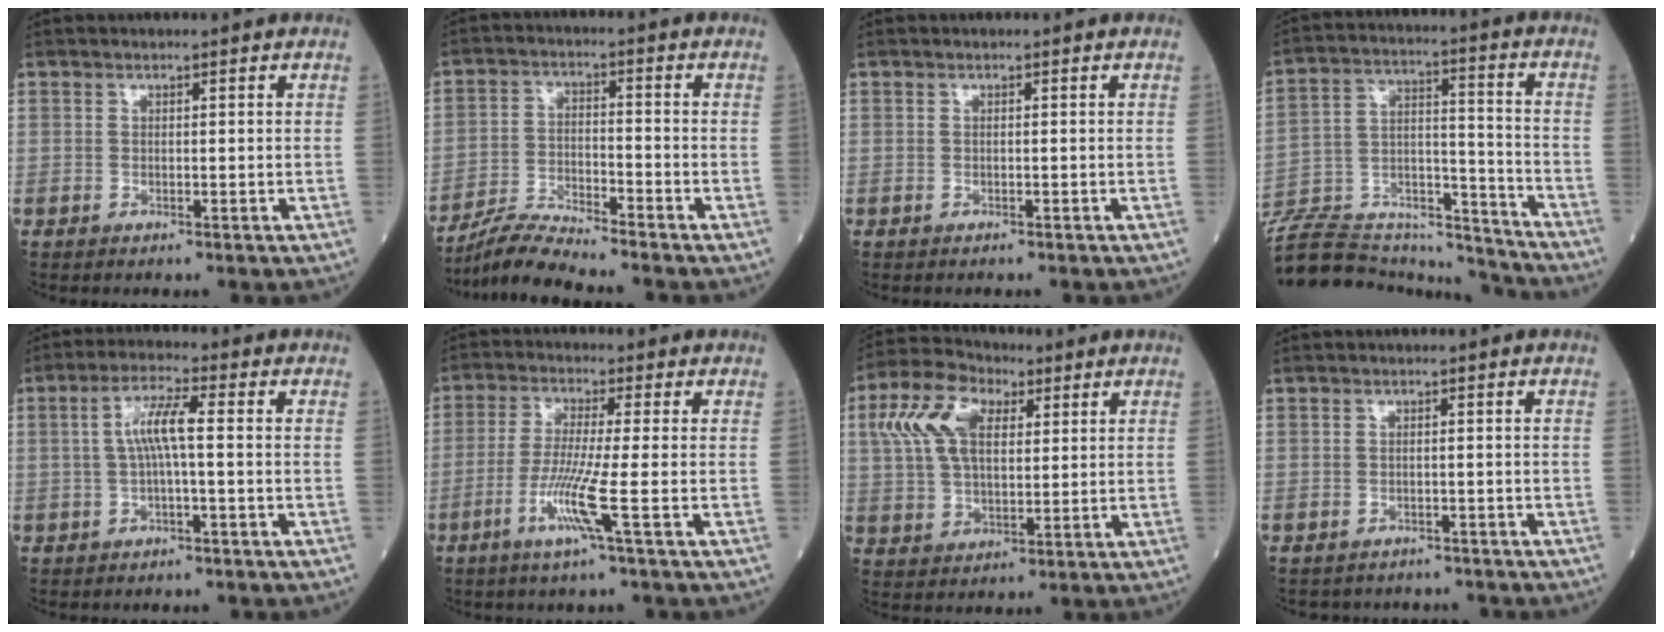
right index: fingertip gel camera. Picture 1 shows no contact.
{"total": 6.7, "force": [-6.5, -1.0, 1.4], "torque": [-0.037, -0.015, -0.124]}
{"total": 0.0}
{"total": 21.4, "force": [-20.2, 4.2, 5.7], "torque": [-0.141, 0.026, -0.323]}
{"total": 5.5, "force": [0.2, 0.5, 5.5], "torque": [-0.110, 0.015, 0.003]}
{"total": 6.9, "force": [-2.7, -1.3, 6.2], "torque": [-0.129, -0.020, -0.060]}
{"total": 11.2, "force": [4.0, 5.9, 8.6], "torque": [-0.194, 0.033, 0.075]}
{"total": 4.4, "force": [-3.9, 2.0, -0.2], "torque": [-0.002, 0.008, -0.049]}